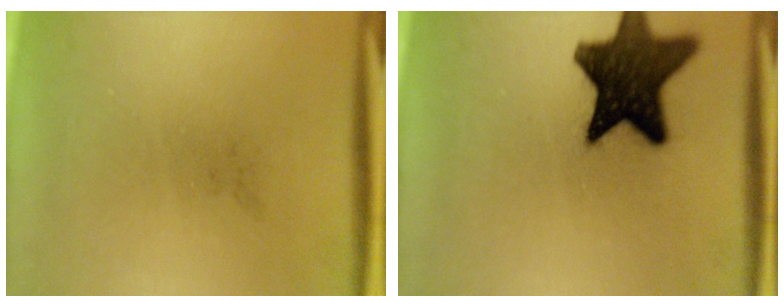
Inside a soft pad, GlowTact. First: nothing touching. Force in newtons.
{"total": 15.4}